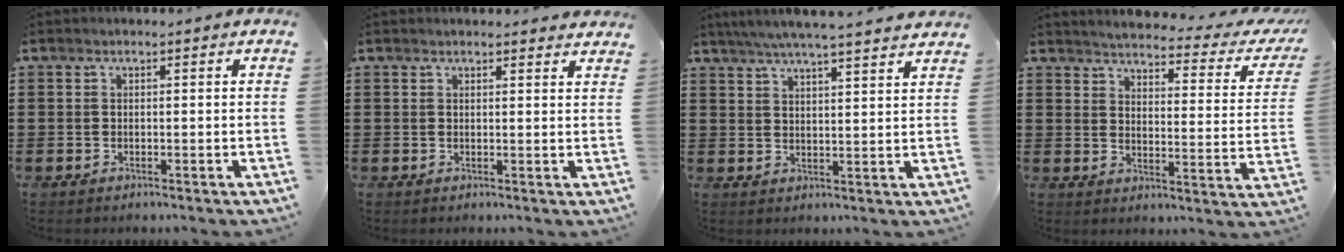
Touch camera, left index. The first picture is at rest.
{"total": 1.4, "force": [1.4, 0.1, 0.1], "torque": [-0.005, 0.001, 0.027]}
{"total": 4.9, "force": [4.5, -0.5, 2.0], "torque": [-0.053, -0.020, 0.078]}
{"total": 3.2, "force": [2.9, -0.2, 1.2], "torque": [-0.036, -0.028, 0.040]}